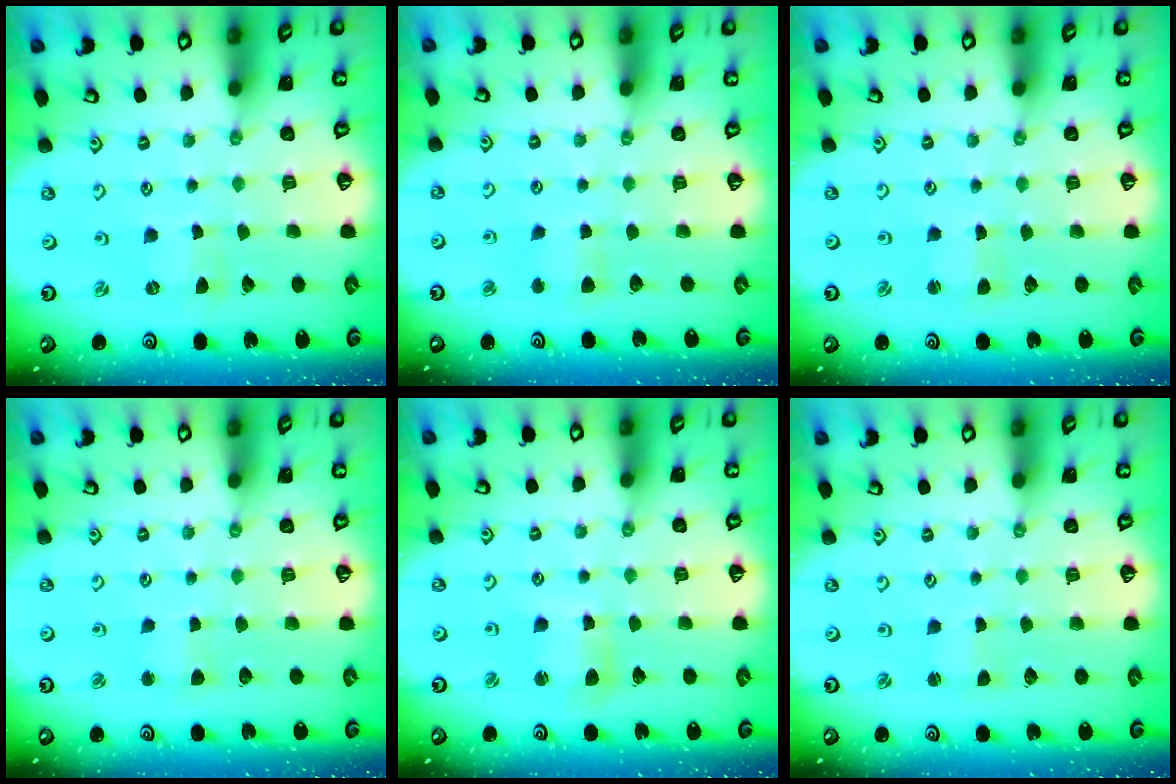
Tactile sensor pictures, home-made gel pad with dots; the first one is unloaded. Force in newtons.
{"total": 3.6, "press": 3.6, "slide": 0.6}
{"total": 0.7, "press": 0.7, "slide": 0.2}
{"total": 2.5, "press": 2.5, "slide": 0.3}
{"total": 5.8, "press": 5.7, "slide": 0.7}
{"total": 0.6, "press": 0.6, "slide": 0.0}